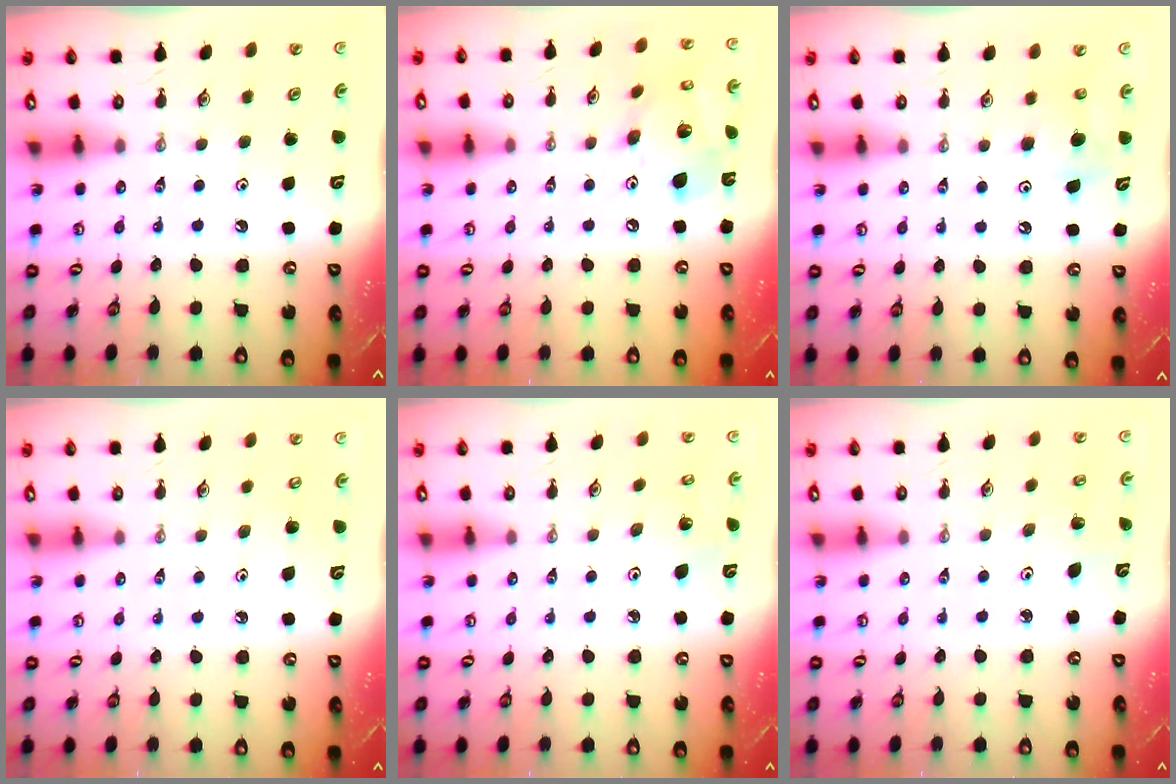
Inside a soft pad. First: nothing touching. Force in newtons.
{"total": 16.0, "press": 15.8, "slide": 2.8}
{"total": 5.4, "press": 5.4, "slide": 0.2}
{"total": 5.0, "press": 5.0, "slide": 0.4}
{"total": 3.6, "press": 3.5, "slide": 0.7}
{"total": 1.9, "press": 1.9, "slide": 0.1}